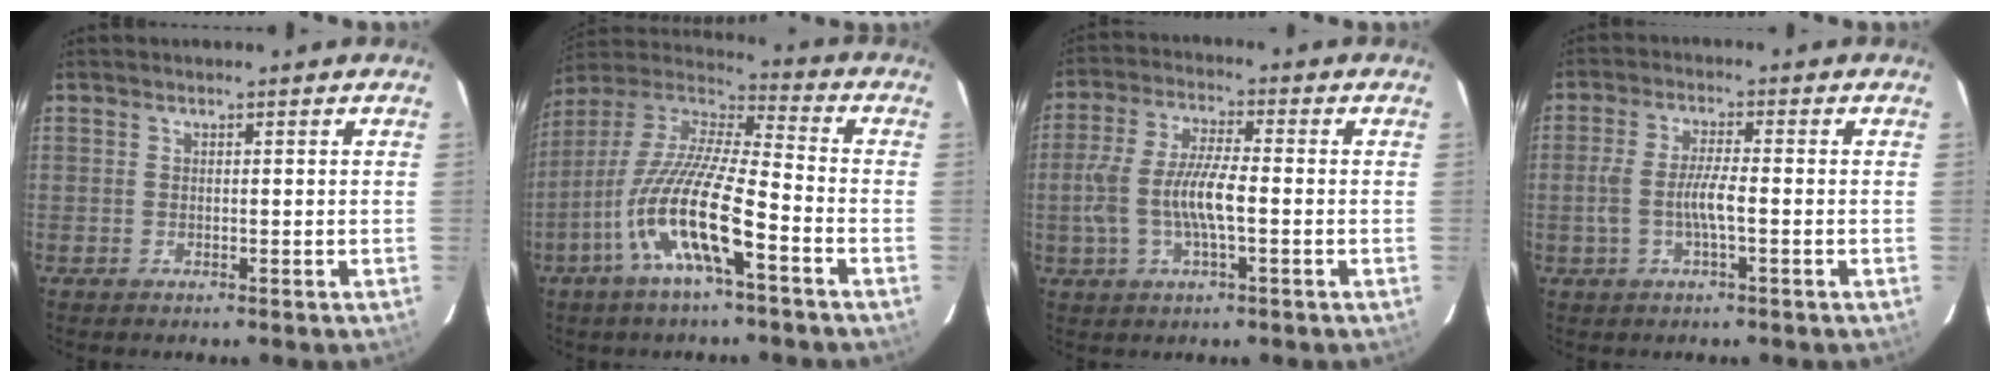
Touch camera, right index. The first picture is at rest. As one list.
[{"total": 16.4, "force": [-7.4, 2.8, 14.4], "torque": [-0.278, -0.017, -0.148]}, {"total": 9.7, "force": [-1.7, 2.7, 9.2], "torque": [-0.191, 0.002, -0.032]}, {"total": 5.6, "force": [-1.4, 0.9, 5.3], "torque": [-0.109, 0.001, -0.025]}]